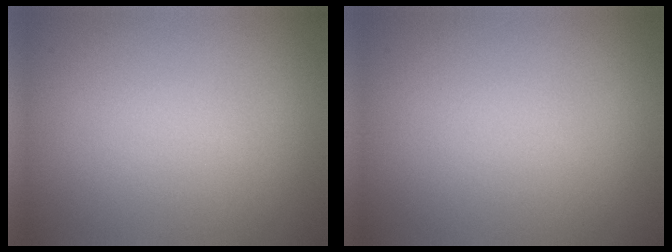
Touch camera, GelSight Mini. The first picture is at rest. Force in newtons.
{"total": 0.0}